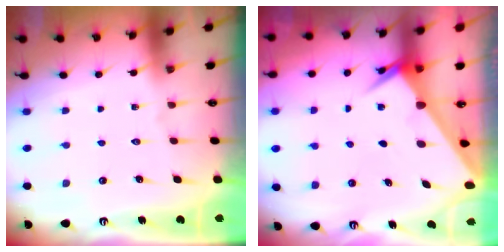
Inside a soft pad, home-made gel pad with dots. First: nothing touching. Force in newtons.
{"total": 2.5, "press": 2.5, "slide": 0.2}